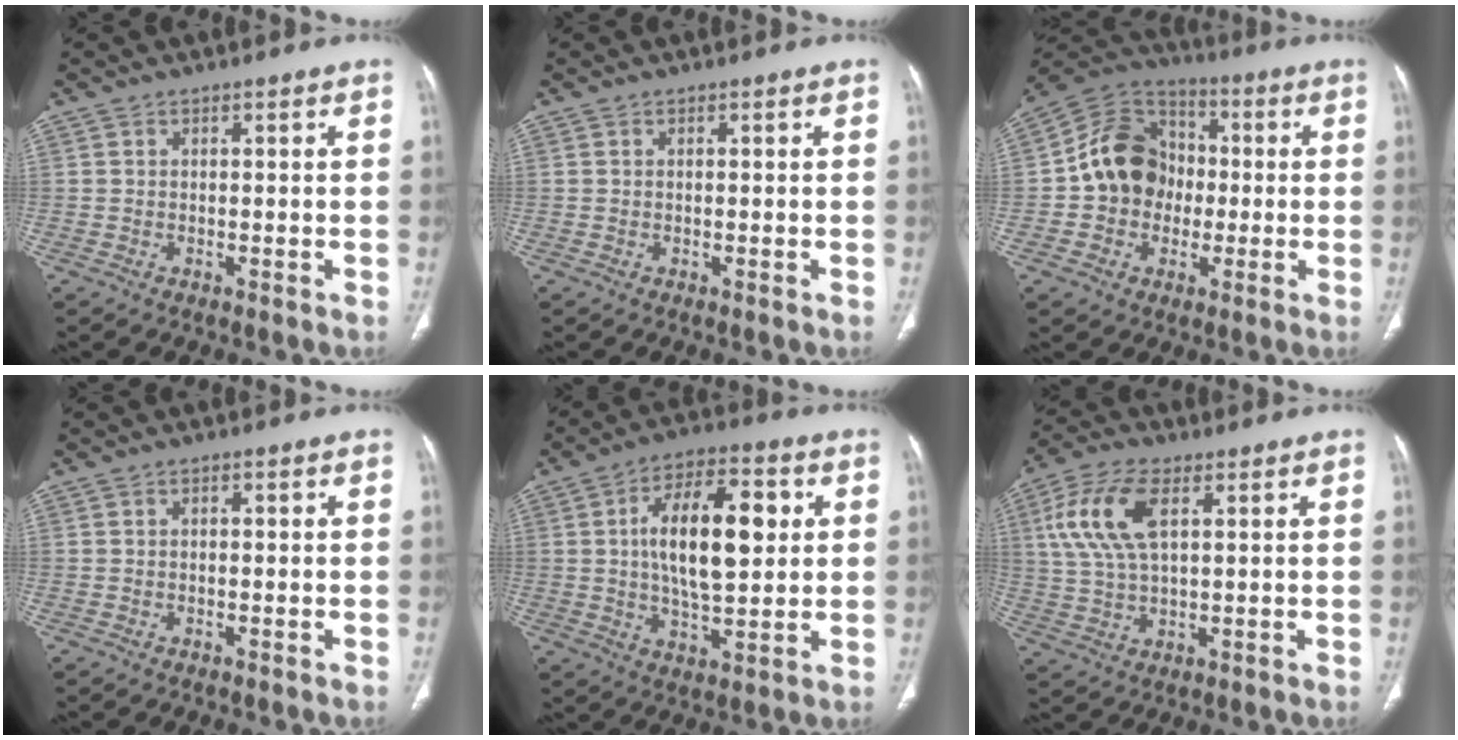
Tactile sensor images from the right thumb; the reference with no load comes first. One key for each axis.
{"total": 0.0}
{"total": 14.1, "fx": -0.8, "fy": 11.9, "fz": 7.4, "tx": -0.095, "ty": 0.031, "tz": -0.024}
{"total": 0.7, "fx": 0.0, "fy": 0.3, "fz": 0.6, "tx": -0.016, "ty": 0.005, "tz": 0.003}
{"total": 16.2, "fx": 2.8, "fy": 7.4, "fz": 14.1, "tx": -0.218, "ty": 0.007, "tz": 0.045}
{"total": 11.9, "fx": 3.8, "fy": 5.8, "fz": 9.7, "tx": -0.213, "ty": 0.005, "tz": 0.077}